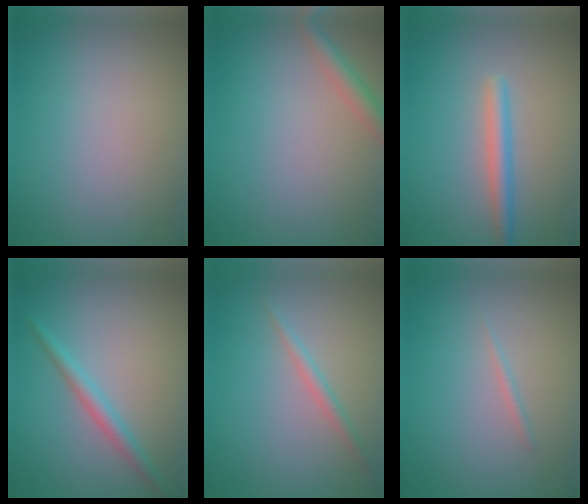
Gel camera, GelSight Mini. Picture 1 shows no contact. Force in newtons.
{"total": 2.3, "press": 2.3, "slide": 0.1}
{"total": 2.3, "press": 2.3, "slide": 0.1}
{"total": 2.0, "press": 2.0, "slide": 0.0}
{"total": 1.3, "press": 1.3, "slide": 0.1}
{"total": 0.5, "press": 0.5, "slide": 0.1}